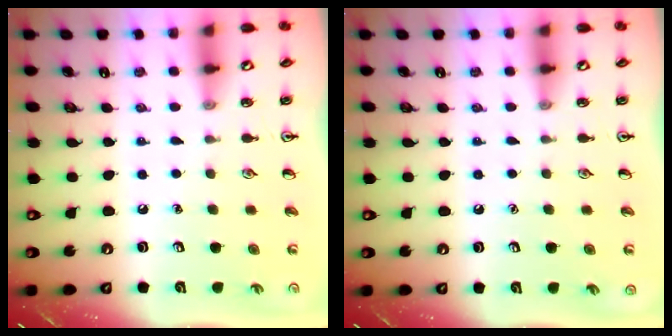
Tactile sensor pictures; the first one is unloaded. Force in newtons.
{"total": 0.0}